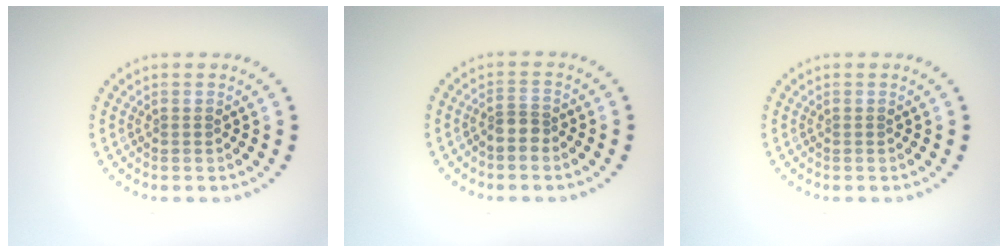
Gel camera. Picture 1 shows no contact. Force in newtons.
{"total": 1.8, "press": 1.5, "slide": 1.0}
{"total": 0.0}